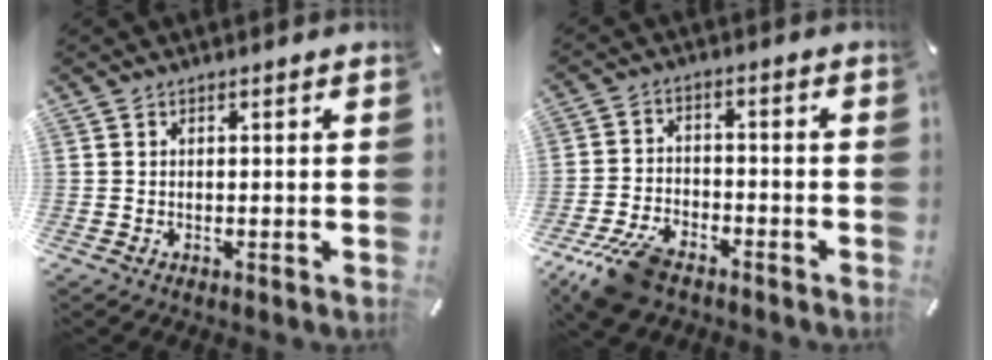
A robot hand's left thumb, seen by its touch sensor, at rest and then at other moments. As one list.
[{"total": 10.4, "force": [-7.4, 4.7, 5.6], "torque": [-0.114, 0.033, -0.139]}]